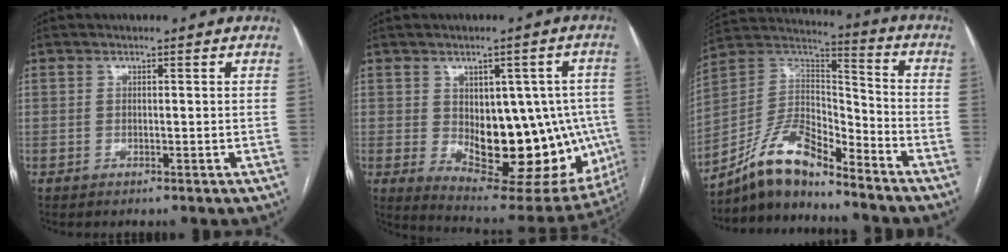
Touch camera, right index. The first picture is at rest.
{"total": 20.3, "force": [-2.2, 9.9, 17.6], "torque": [-0.203, 0.007, 0.000]}
{"total": 12.4, "force": [-10.4, 3.4, 5.7], "torque": [-0.113, 0.034, -0.194]}